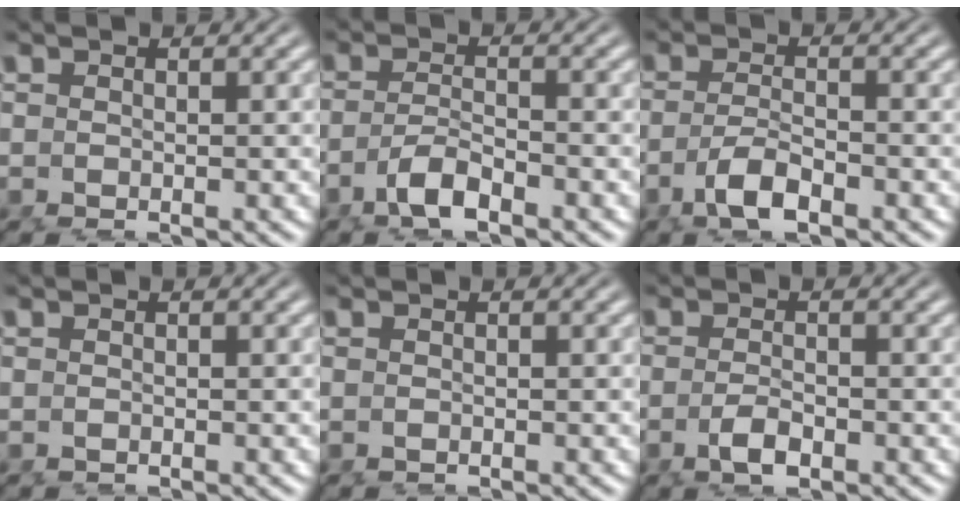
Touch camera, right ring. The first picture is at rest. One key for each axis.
{"total": 2.4, "fx": -1.7, "fy": 0.3, "fz": 1.7, "tx": -0.029, "ty": -0.010, "tz": -0.022}
{"total": 2.7, "fx": -1.6, "fy": 0.3, "fz": 2.1, "tx": -0.041, "ty": -0.014, "tz": -0.020}
{"total": 0.0}
{"total": 0.0}
{"total": 1.6, "fx": -1.0, "fy": 0.0, "fz": 1.3, "tx": -0.022, "ty": -0.004, "tz": -0.015}